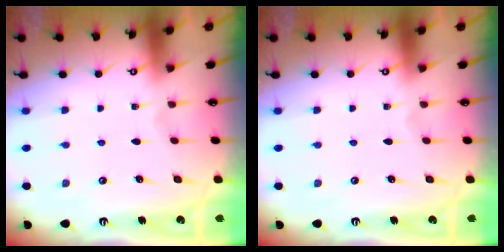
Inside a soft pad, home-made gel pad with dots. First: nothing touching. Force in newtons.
{"total": 0.0}